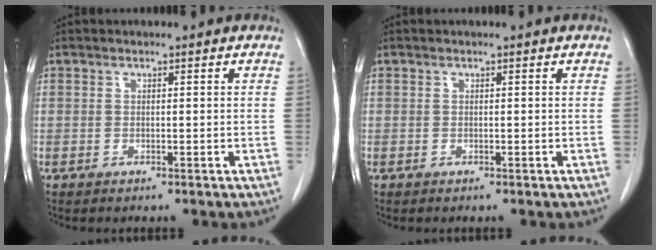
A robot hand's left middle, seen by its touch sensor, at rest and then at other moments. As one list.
[{"total": 0.0}]